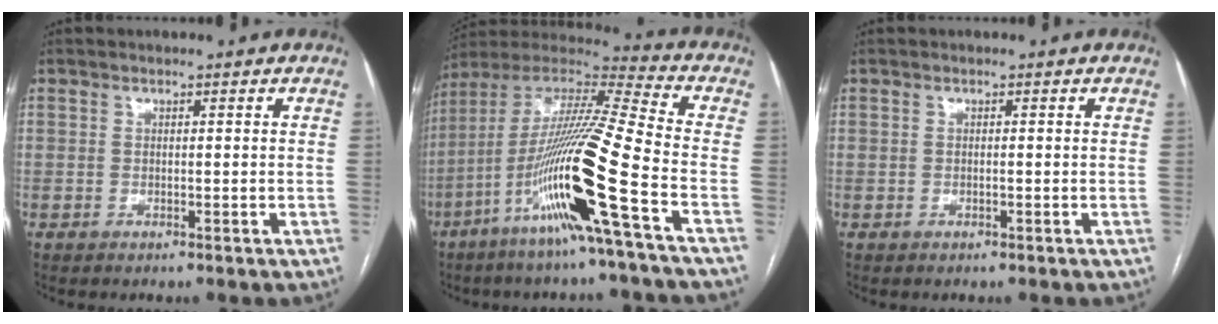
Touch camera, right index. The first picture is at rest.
{"total": 20.4, "force": [-8.0, -1.2, 18.7], "torque": [-0.382, -0.024, -0.163]}
{"total": 0.0}